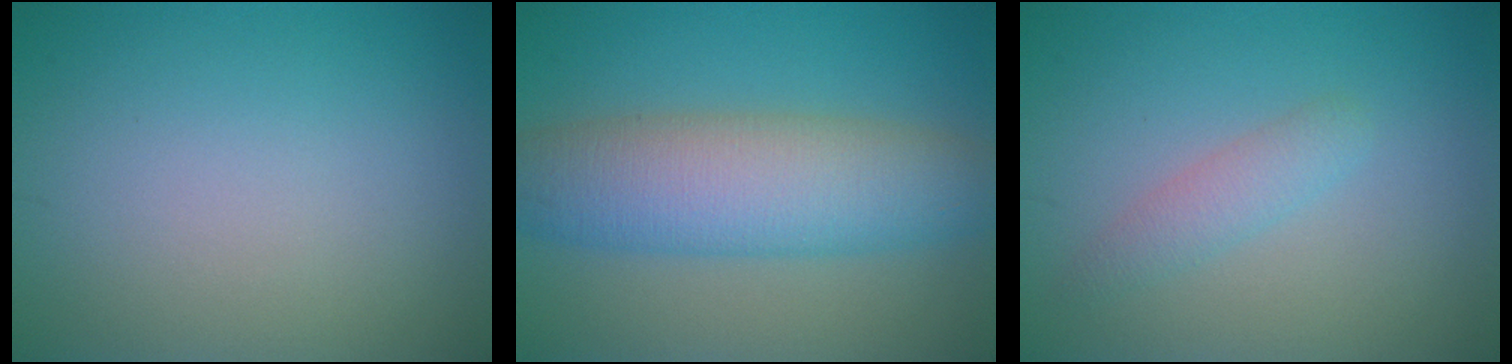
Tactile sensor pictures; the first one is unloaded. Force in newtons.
{"total": 8.4, "press": 8.3, "slide": 0.2}
{"total": 1.9, "press": 1.9, "slide": 0.0}